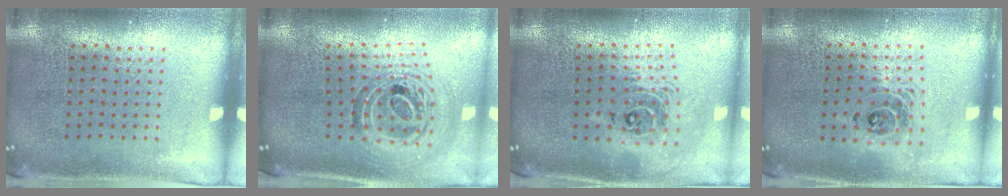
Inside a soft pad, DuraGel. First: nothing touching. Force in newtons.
{"total": 1.9, "press": 1.5, "slide": 1.1}
{"total": 2.1, "press": 1.6, "slide": 1.4}
{"total": 1.5, "press": 1.2, "slide": 0.9}